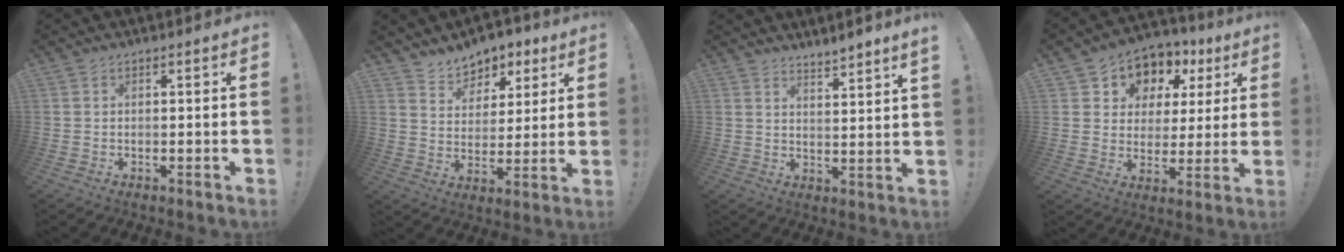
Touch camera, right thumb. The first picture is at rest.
{"total": 8.1, "force": [6.1, 5.2, 1.0], "torque": [-0.011, -0.052, 0.119]}
{"total": 4.4, "force": [4.0, -0.6, 1.9], "torque": [-0.025, -0.032, 0.066]}
{"total": 8.7, "force": [4.7, 6.9, 2.4], "torque": [-0.032, -0.044, 0.094]}